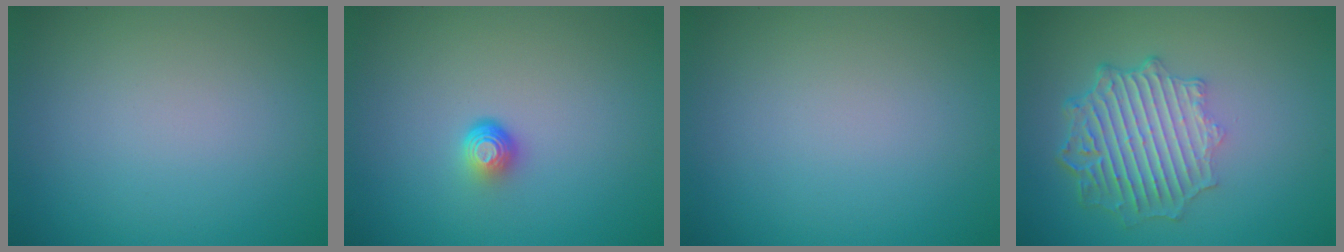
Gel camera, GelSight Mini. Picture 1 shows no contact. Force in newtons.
{"total": 1.8, "press": 1.1, "slide": 1.4}
{"total": 0.0}
{"total": 6.2, "press": 4.7, "slide": 4.1}